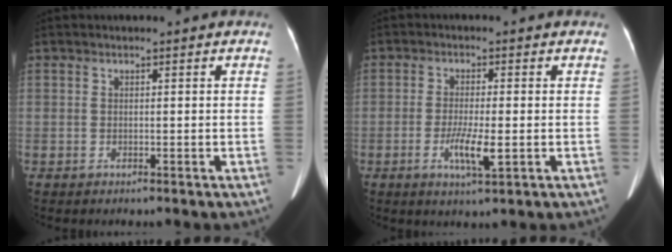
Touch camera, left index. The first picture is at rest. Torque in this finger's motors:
{"motor_torque": [0.07, 0.02, 0.09, 0.03]}